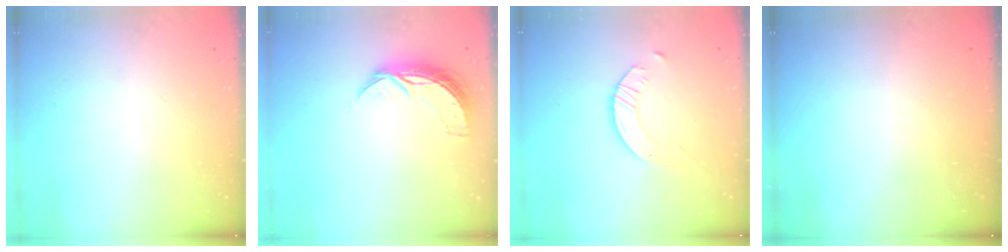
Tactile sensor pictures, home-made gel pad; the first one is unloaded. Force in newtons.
{"total": 7.4, "press": 7.3, "slide": 0.5}
{"total": 2.7, "press": 2.7, "slide": 0.3}
{"total": 0.0}